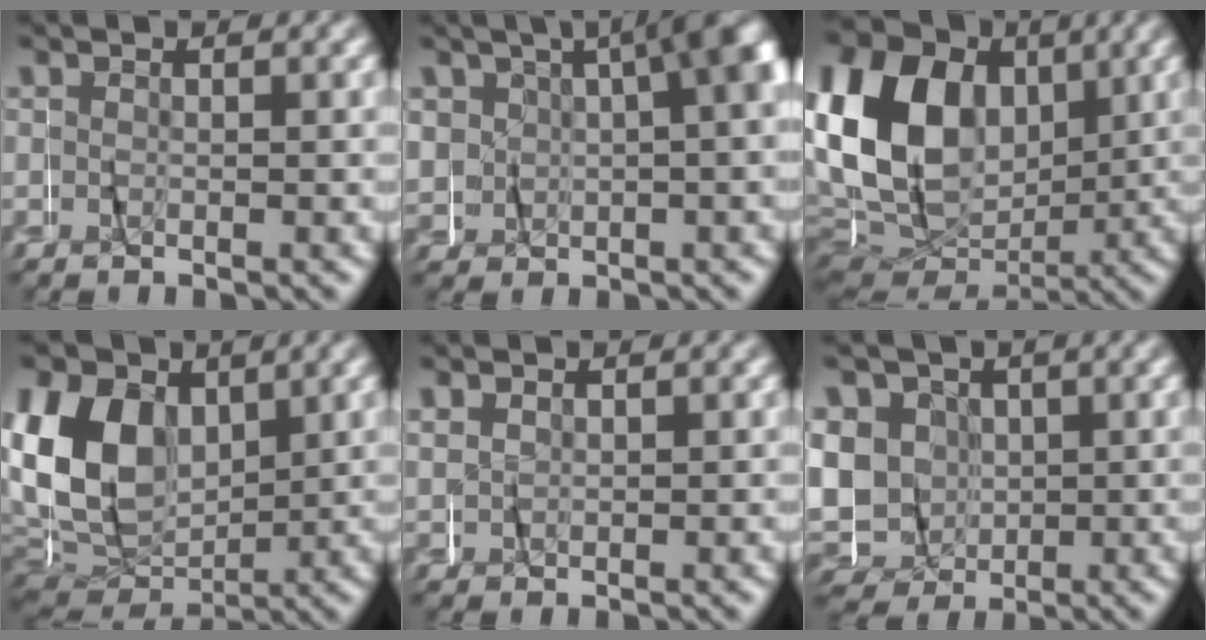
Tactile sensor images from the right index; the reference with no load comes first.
{"total": 8.5, "force": [2.1, 4.7, 6.8], "torque": [-0.084, 0.022, 0.033]}
{"total": 16.4, "force": [2.7, 12.7, 10.1], "torque": [-0.209, -0.006, 0.049]}
{"total": 12.6, "force": [2.1, 10.1, 7.2], "torque": [-0.145, 0.003, 0.033]}
{"total": 1.0, "force": [1.0, 0.3, -0.3], "torque": [0.001, 0.004, 0.019]}
{"total": 14.6, "force": [1.4, 13.9, 4.3], "torque": [-0.161, -0.033, 0.023]}